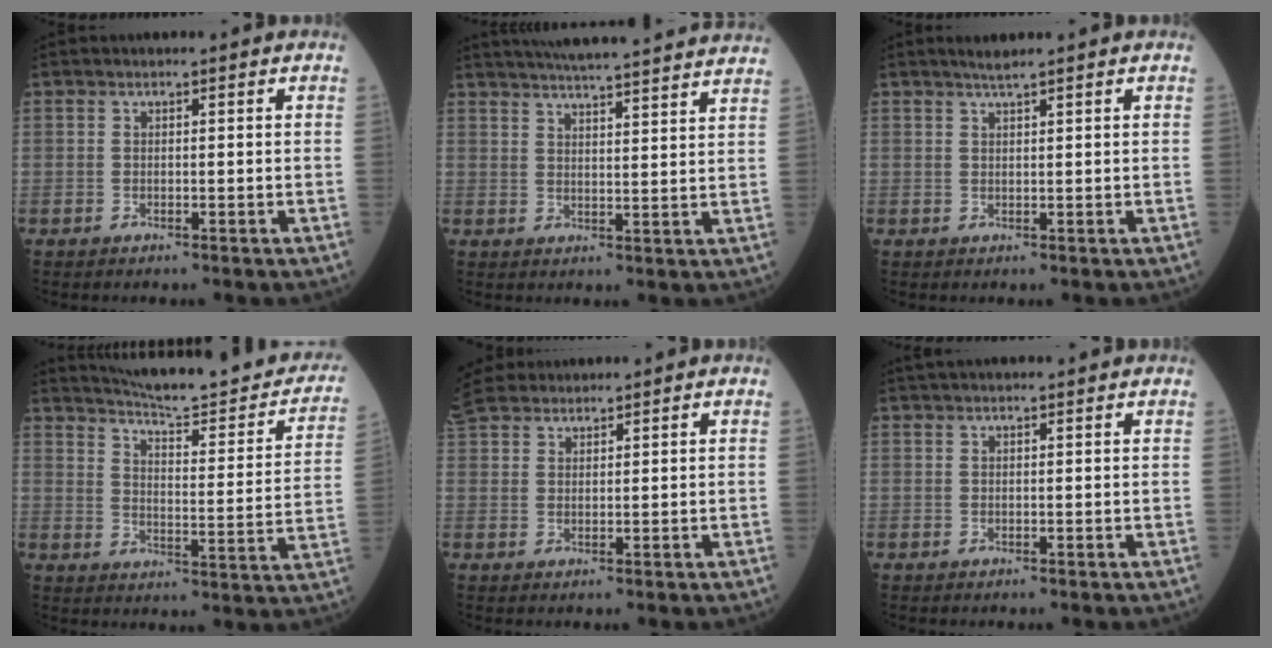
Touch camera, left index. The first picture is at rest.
{"total": 22.0, "force": [20.4, 0.5, 8.2], "torque": [-0.126, -0.005, 0.261]}
{"total": 1.8, "force": [1.6, -0.3, 0.8], "torque": [-0.016, 0.003, 0.032]}
{"total": 22.0, "force": [19.9, 2.7, 9.0], "torque": [-0.119, -0.052, 0.250]}
{"total": 7.8, "force": [7.1, 2.4, 2.2], "torque": [-0.056, 0.030, 0.144]}
{"total": 6.1, "force": [5.5, 0.5, 2.5], "torque": [-0.033, 0.035, 0.078]}